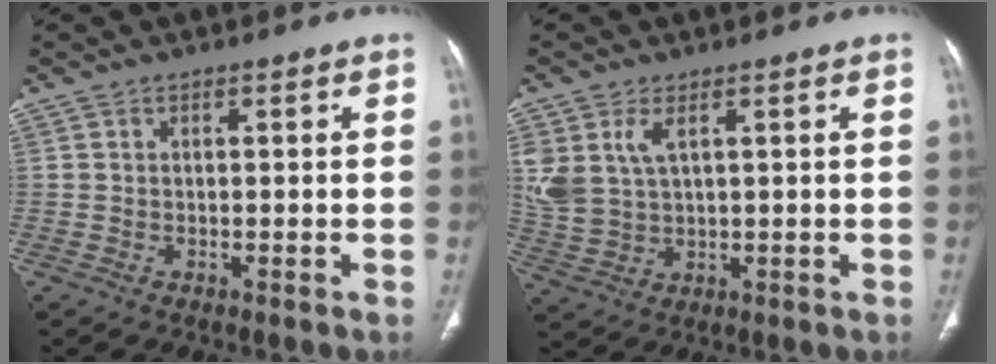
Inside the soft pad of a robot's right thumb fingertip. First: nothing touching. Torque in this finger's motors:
{"motor_torque": [-0.05, 0.09, 0.29, 0.31, 0.11]}